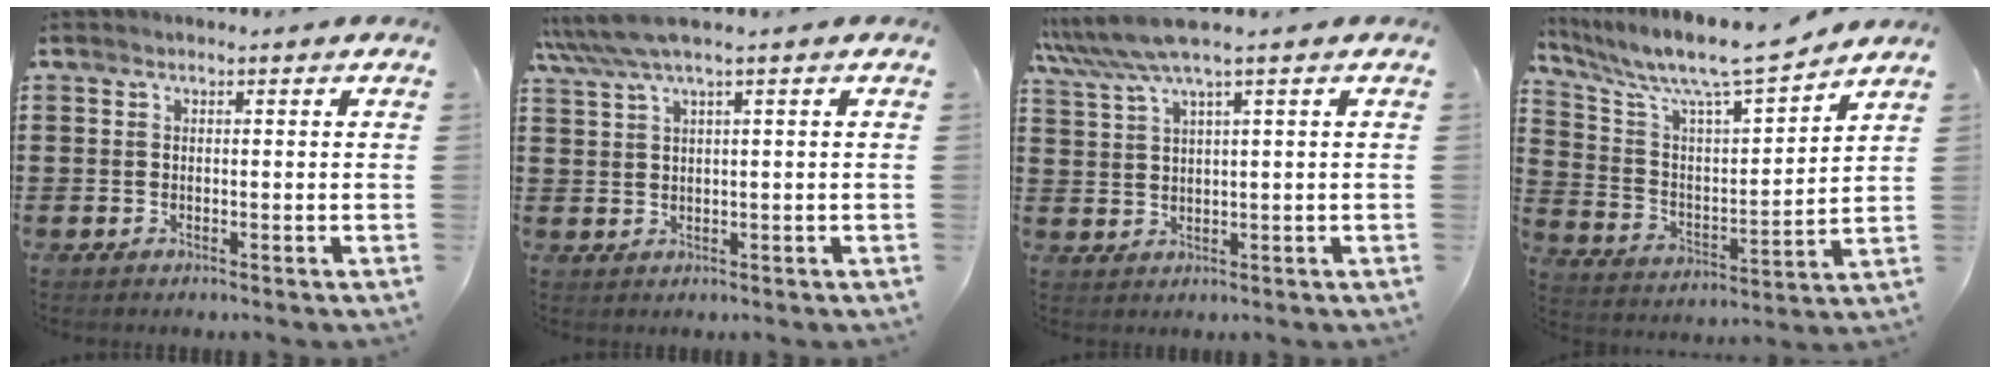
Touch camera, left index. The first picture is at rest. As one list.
[{"total": 3.7, "force": [1.9, -0.1, 3.2], "torque": [-0.072, -0.003, 0.031]}, {"total": 5.3, "force": [3.5, -0.2, 3.9], "torque": [-0.095, -0.012, 0.056]}, {"total": 9.3, "force": [8.1, 0.7, 4.5], "torque": [-0.120, -0.056, 0.133]}]